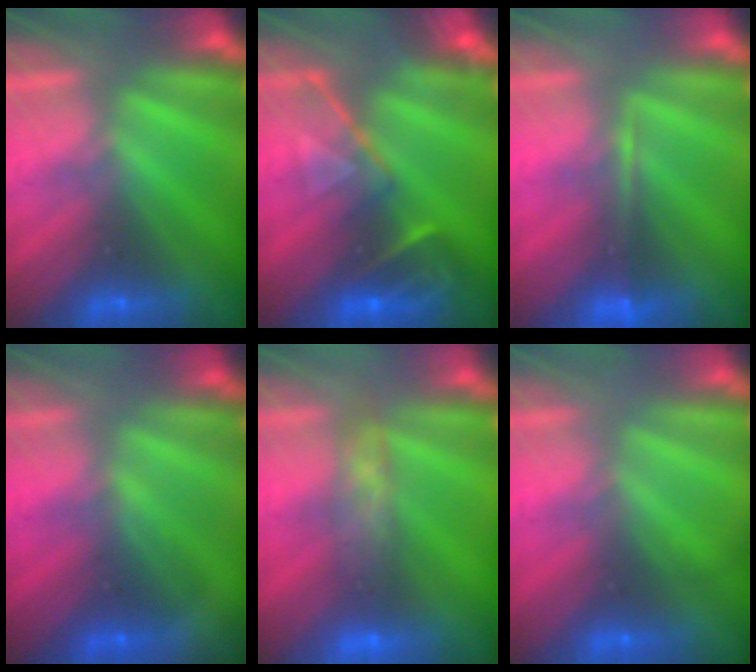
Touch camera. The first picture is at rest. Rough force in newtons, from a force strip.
{"total": 9.0}
{"total": 1.6}
{"total": 1.7}
{"total": 8.9}
{"total": 2.0}